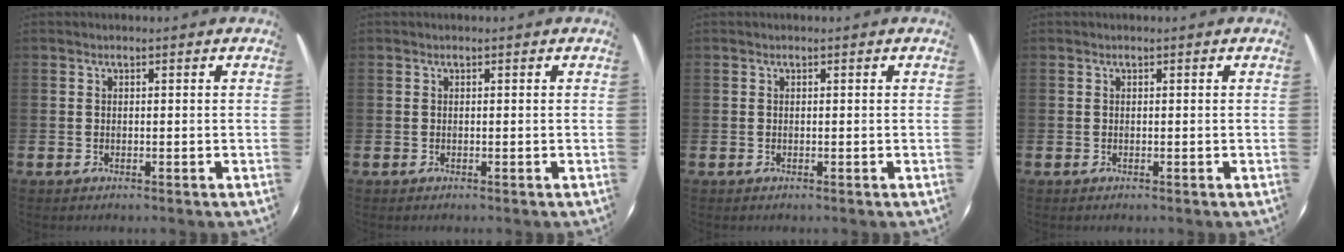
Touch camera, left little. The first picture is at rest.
{"total": 0.0}
{"total": 0.0}
{"total": 0.0}